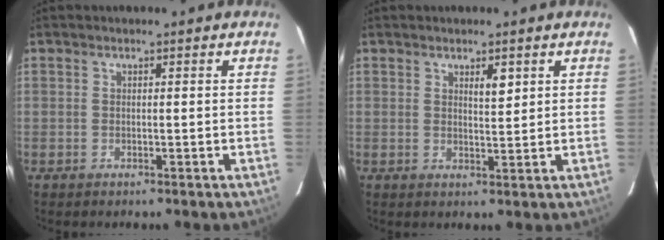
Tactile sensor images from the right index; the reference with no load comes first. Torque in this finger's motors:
{"motor_torque": [0.11, 0.07, 0.02, 0.03]}